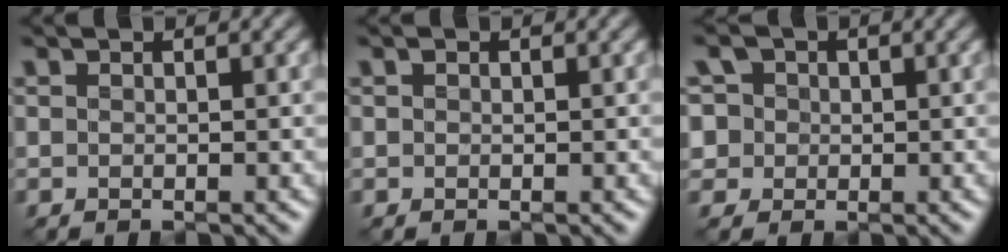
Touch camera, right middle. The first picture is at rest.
{"total": 0.0}
{"total": 4.8, "force": [1.7, 4.2, 1.7], "torque": [-0.041, 0.016, 0.015]}